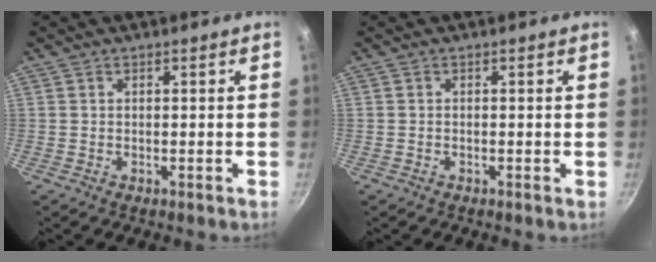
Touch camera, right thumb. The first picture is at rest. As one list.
[{"total": 0.0}]